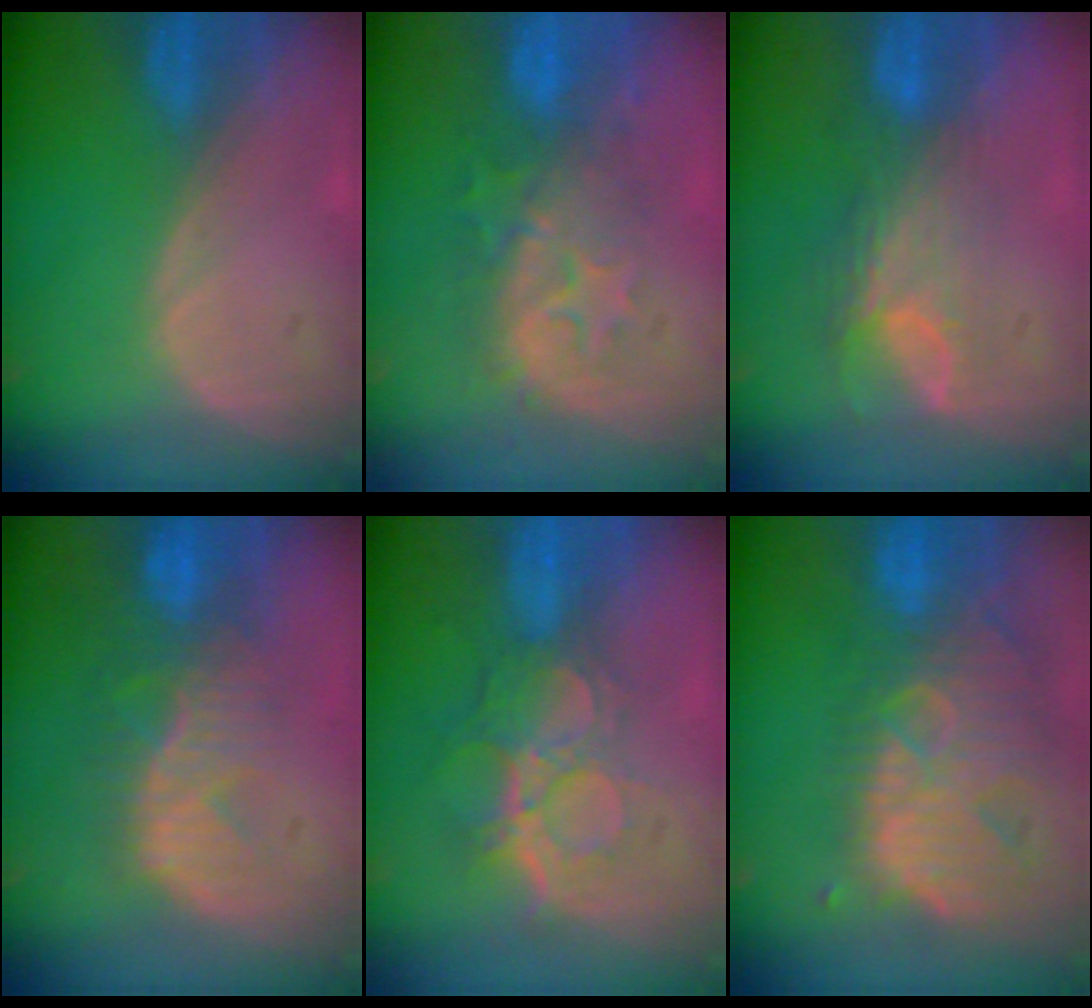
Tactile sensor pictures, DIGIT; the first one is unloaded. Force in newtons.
{"total": 8.2, "press": 8.2, "slide": 0.8}
{"total": 7.9, "press": 6.6, "slide": 4.2}
{"total": 10.1, "press": 8.6, "slide": 5.2}
{"total": 9.4, "press": 8.0, "slide": 5.0}
{"total": 13.1, "press": 11.4, "slide": 6.4}